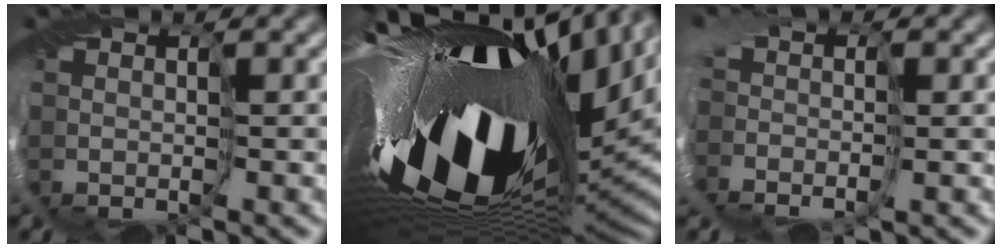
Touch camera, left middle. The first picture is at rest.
{"total": 18.9, "force": [-0.2, 8.5, 16.9], "torque": [-0.313, -0.058, 0.007]}
{"total": 2.9, "force": [-0.9, 2.0, 1.9], "torque": [-0.024, 0.003, -0.018]}